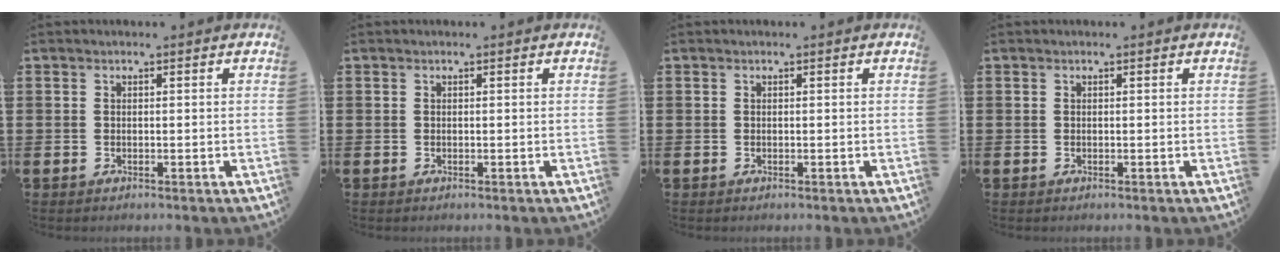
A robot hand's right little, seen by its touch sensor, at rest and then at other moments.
{"total": 0.0}
{"total": 0.0}
{"total": 0.0}